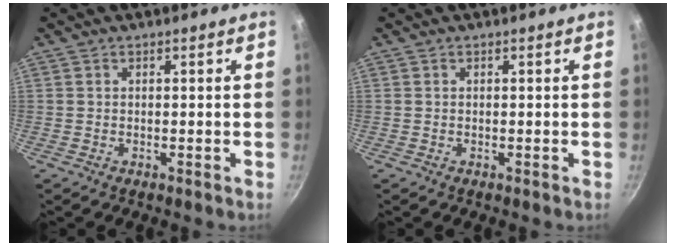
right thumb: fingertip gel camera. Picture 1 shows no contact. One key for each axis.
{"total": 0.0}